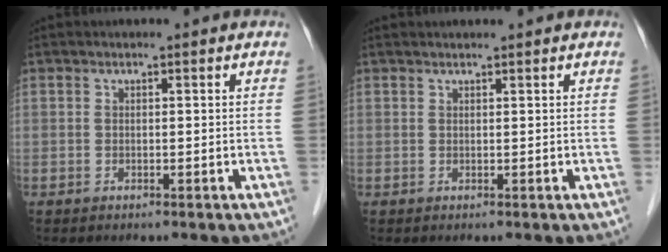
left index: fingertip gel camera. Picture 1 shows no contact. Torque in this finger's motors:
{"motor_torque": [0.66, -0.81, 0.05, -0.01]}